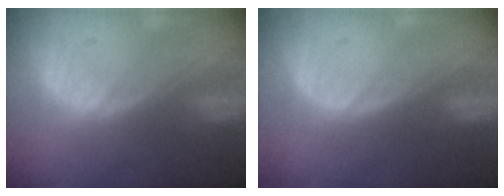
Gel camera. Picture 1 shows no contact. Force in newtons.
{"total": 0.0}